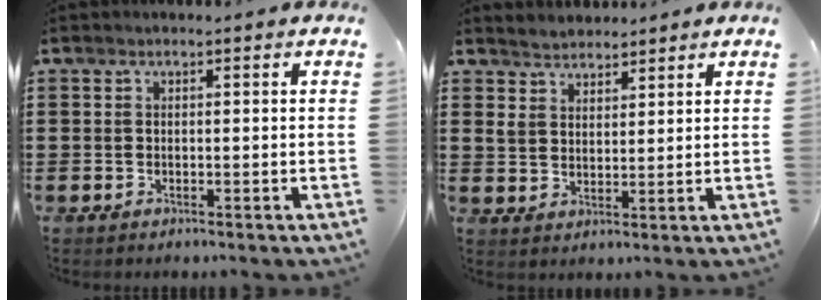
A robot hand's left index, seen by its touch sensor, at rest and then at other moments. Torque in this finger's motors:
{"motor_torque": [0.58, -0.66, 0.01, 0.03]}